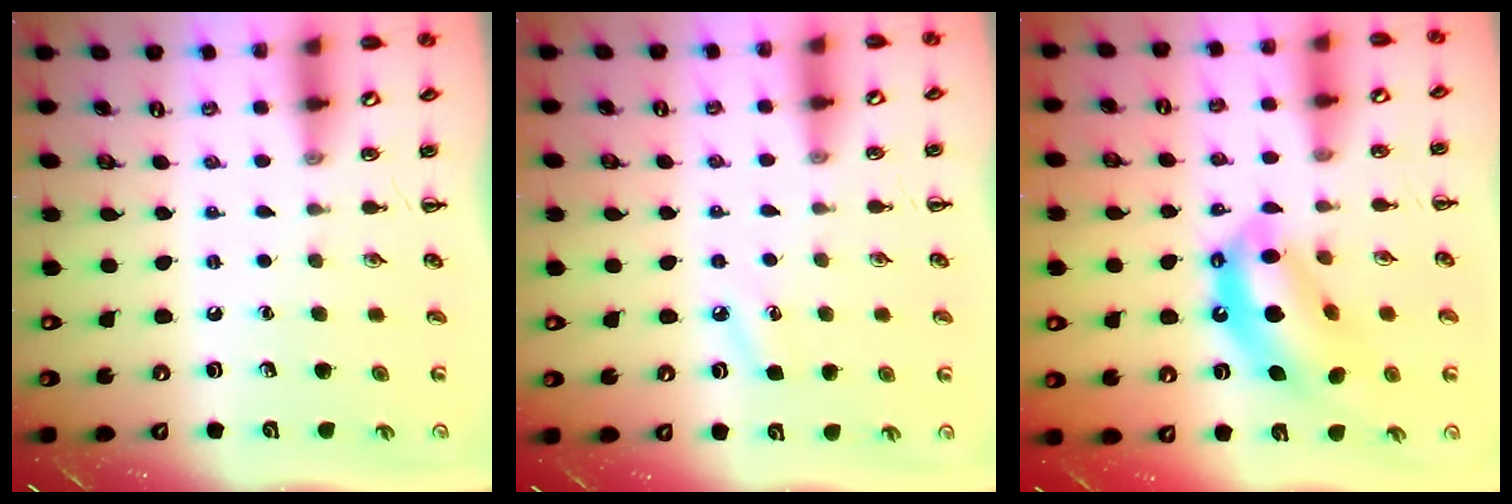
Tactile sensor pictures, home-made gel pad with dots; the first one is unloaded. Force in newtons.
{"total": 4.0, "press": 3.8, "slide": 1.2}
{"total": 13.6, "press": 13.1, "slide": 3.8}